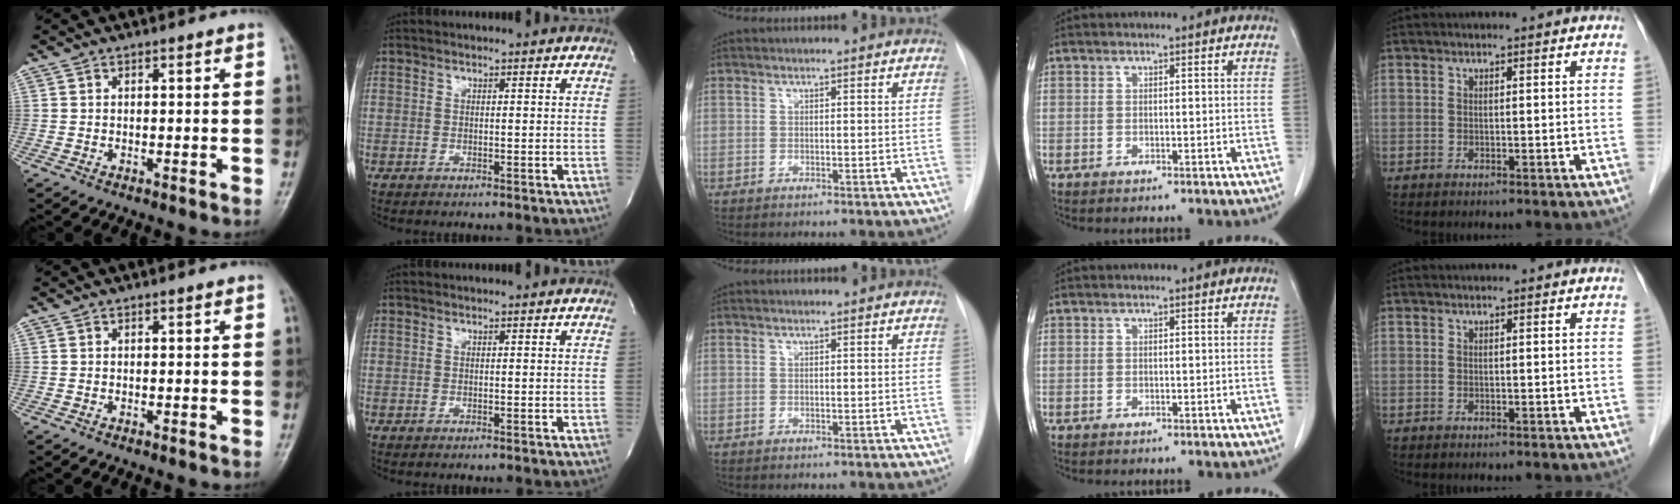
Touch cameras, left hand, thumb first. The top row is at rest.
{}